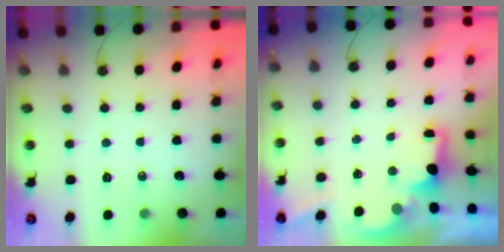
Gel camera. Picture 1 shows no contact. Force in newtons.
{"total": 2.2, "press": 2.1, "slide": 0.8}